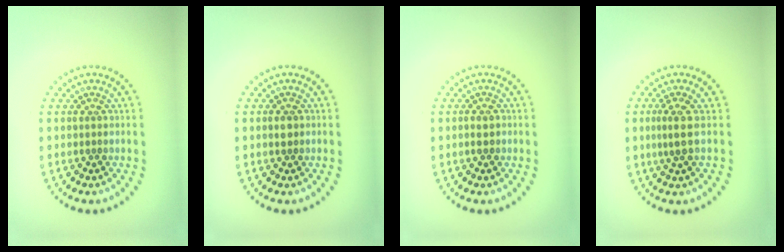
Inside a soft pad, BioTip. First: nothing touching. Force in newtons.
{"total": 1.2, "press": 1.2, "slide": 0.2}
{"total": 1.1, "press": 1.0, "slide": 0.5}
{"total": 2.0, "press": 1.6, "slide": 1.3}